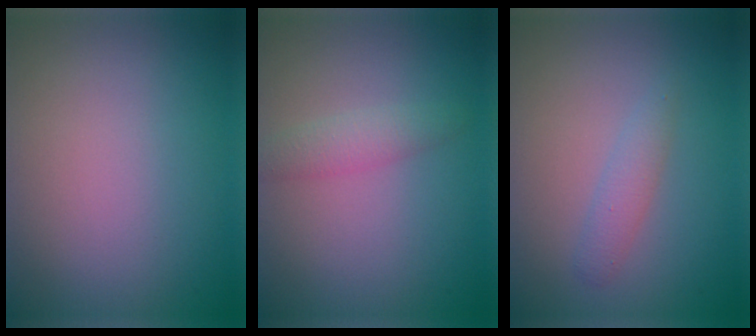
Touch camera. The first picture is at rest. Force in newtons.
{"total": 1.8, "press": 1.8, "slide": 0.1}
{"total": 1.5, "press": 1.5, "slide": 0.0}